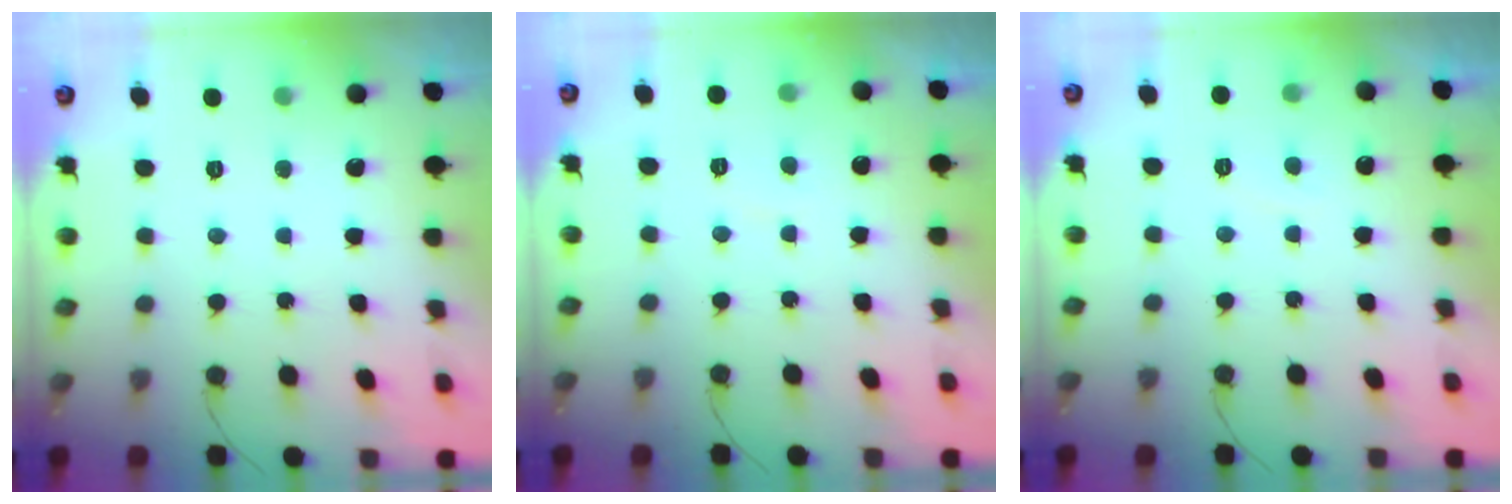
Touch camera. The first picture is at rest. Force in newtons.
{"total": 1.3, "press": 1.2, "slide": 0.5}
{"total": 0.6, "press": 0.3, "slide": 0.5}